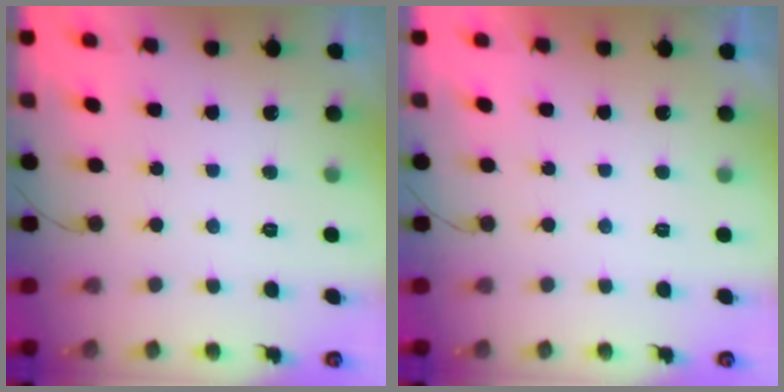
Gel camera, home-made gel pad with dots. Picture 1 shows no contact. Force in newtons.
{"total": 2.1, "press": 2.1, "slide": 0.4}